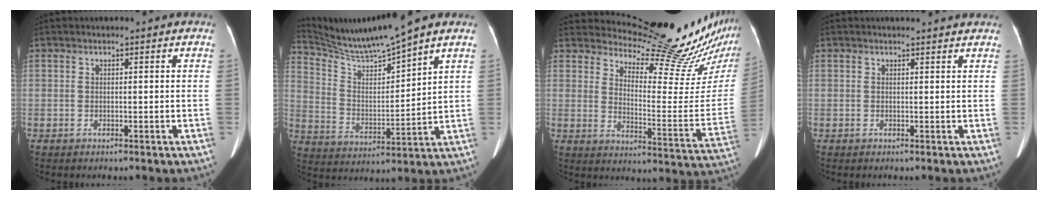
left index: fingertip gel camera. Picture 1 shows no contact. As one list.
[{"total": 10.6, "force": [9.9, -1.8, 3.3], "torque": [-0.076, -0.002, 0.199]}, {"total": 20.4, "force": [19.5, 1.1, 5.8], "torque": [-0.083, -0.120, 0.241]}, {"total": 3.0, "force": [2.9, 0.4, 0.5], "torque": [-0.013, 0.008, 0.025]}]